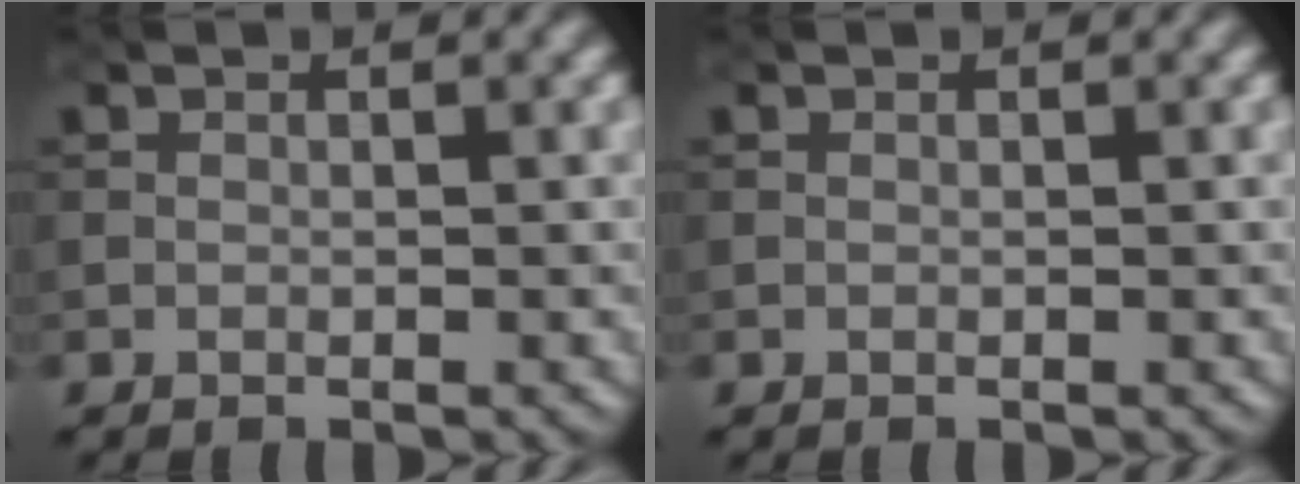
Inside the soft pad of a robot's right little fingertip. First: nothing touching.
{"total": 0.0}